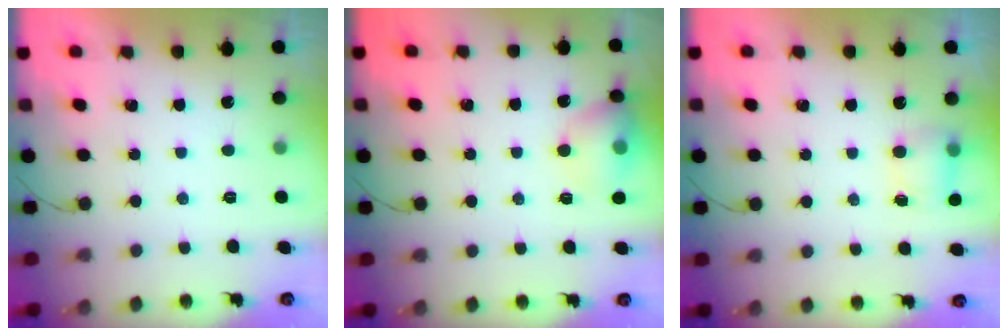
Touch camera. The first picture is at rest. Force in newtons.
{"total": 10.4, "press": 10.2, "slide": 1.6}
{"total": 4.6, "press": 4.5, "slide": 0.8}